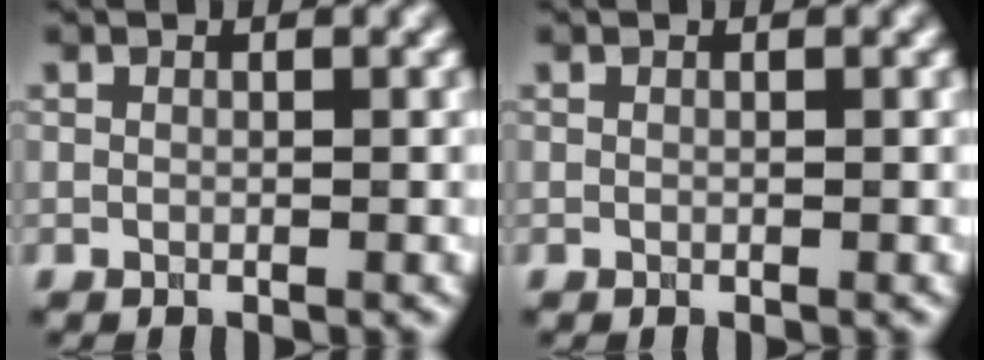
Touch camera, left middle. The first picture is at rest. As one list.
[{"total": 0.0}]